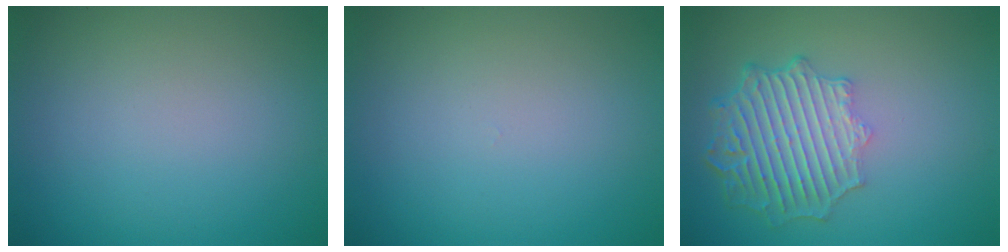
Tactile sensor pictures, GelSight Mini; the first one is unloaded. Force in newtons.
{"total": 0.0}
{"total": 6.4, "press": 5.0, "slide": 4.0}